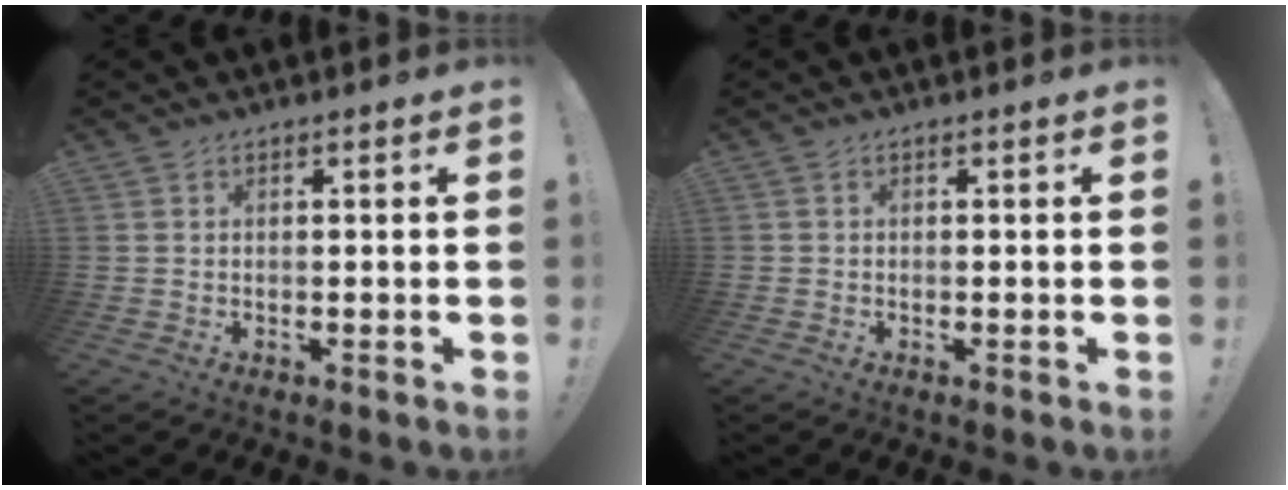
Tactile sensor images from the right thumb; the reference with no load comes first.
{"total": 0.5, "force": [-0.2, 0.5, -0.1], "torque": [-0.006, 0.005, -0.002]}